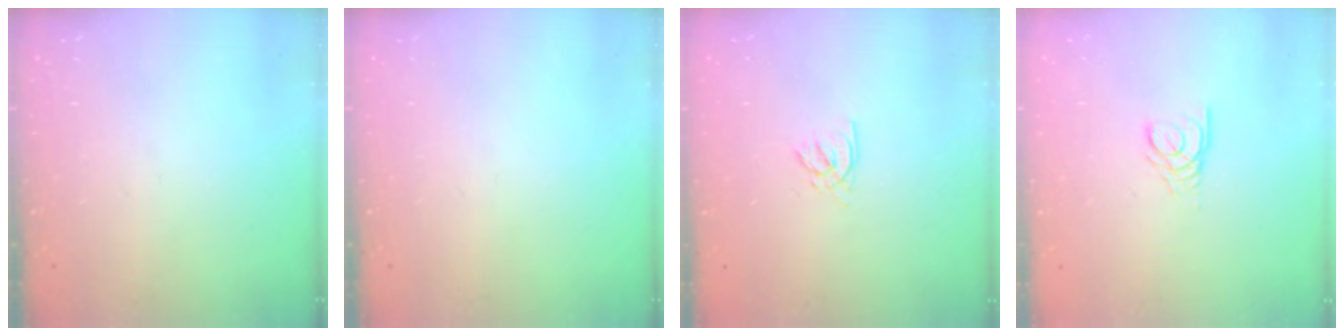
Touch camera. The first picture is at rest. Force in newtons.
{"total": 0.0}
{"total": 1.5, "press": 1.5, "slide": 0.2}
{"total": 3.9, "press": 3.9, "slide": 0.3}